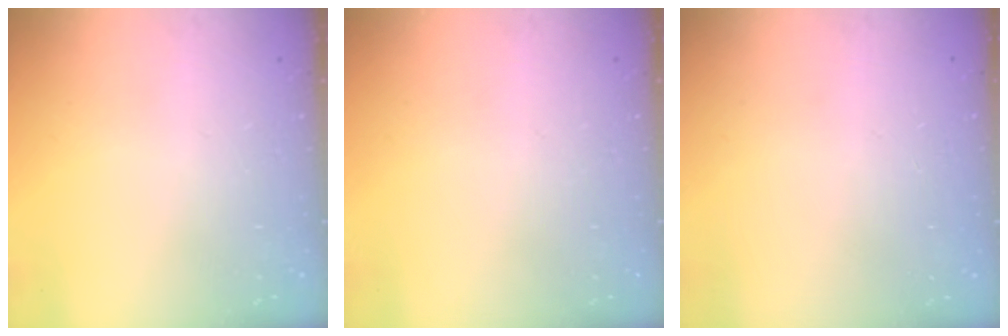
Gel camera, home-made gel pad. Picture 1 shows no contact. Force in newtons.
{"total": 0.0}
{"total": 0.0}